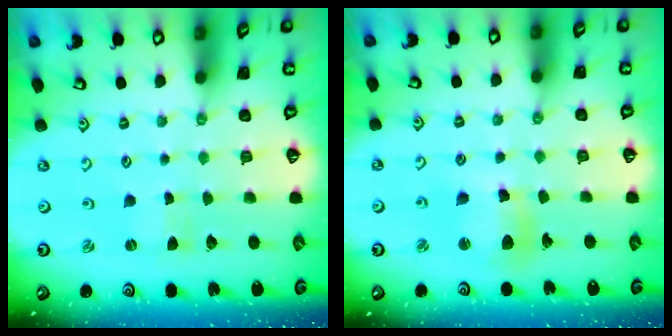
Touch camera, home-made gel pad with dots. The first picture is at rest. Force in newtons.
{"total": 10.1, "press": 10.1, "slide": 1.3}